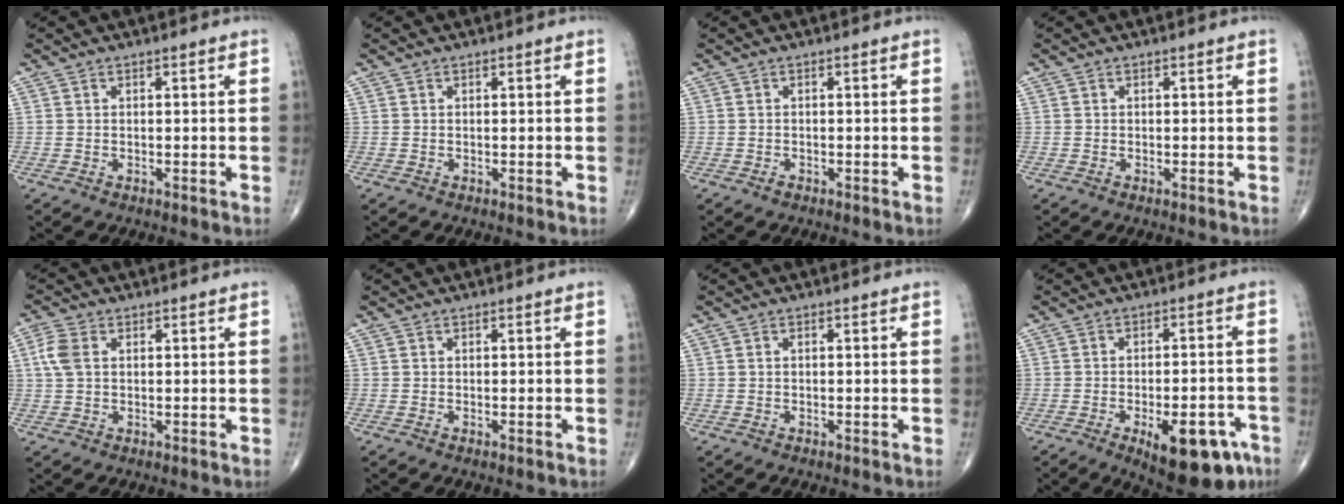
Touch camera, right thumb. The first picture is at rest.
{"total": 0.0}
{"total": 0.7, "force": [-0.5, 0.3, 0.2], "torque": [-0.002, 0.001, -0.009]}
{"total": 0.0}
{"total": 4.3, "force": [0.9, 2.8, 3.1], "torque": [-0.082, 0.009, 0.016]}
{"total": 0.0}
{"total": 0.0}
{"total": 14.6, "force": [-7.4, 6.0, 11.2], "torque": [-0.117, 0.027, -0.089]}